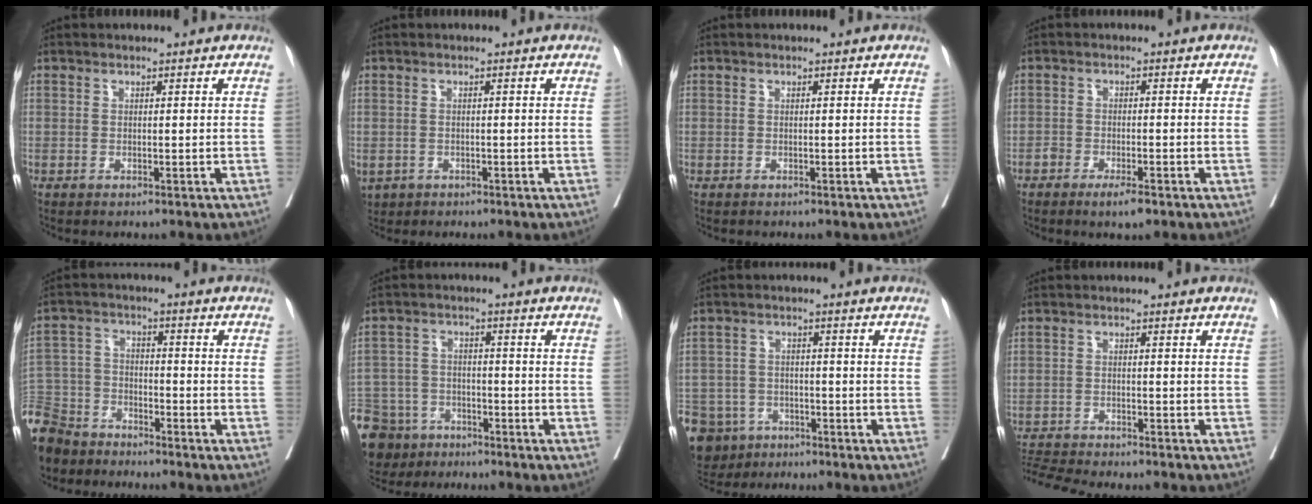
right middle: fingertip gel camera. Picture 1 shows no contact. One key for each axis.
{"total": 4.6, "fx": -2.2, "fy": 3.7, "fz": 1.7, "tx": -0.048, "ty": -0.005, "tz": -0.031}
{"total": 0.0}
{"total": 3.4, "fx": -2.3, "fy": 0.8, "fz": 2.4, "tx": -0.042, "ty": -0.002, "tz": -0.039}
{"total": 15.6, "fx": -12.8, "fy": 7.8, "fz": 4.3, "tx": -0.141, "ty": -0.003, "tz": -0.237}
{"total": 15.1, "fx": -10.5, "fy": 9.7, "fz": 4.7, "tx": -0.139, "ty": 0.001, "tz": -0.169}
{"total": 15.0, "fx": -9.1, "fy": 10.9, "fz": 4.8, "tx": -0.147, "ty": -0.003, "tz": -0.135}
{"total": 8.3, "fx": -8.0, "fy": 0.2, "fz": 2.2, "tx": -0.033, "ty": -0.004, "tz": -0.128}